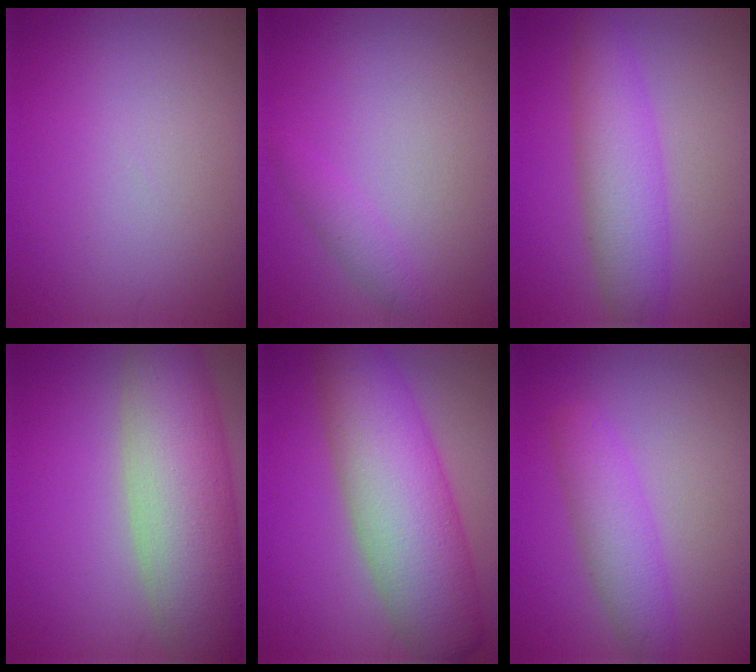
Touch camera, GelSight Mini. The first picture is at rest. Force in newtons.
{"total": 1.4, "press": 1.4, "slide": 0.1}
{"total": 5.2, "press": 5.2, "slide": 0.2}
{"total": 10.4, "press": 10.4, "slide": 0.5}
{"total": 10.1, "press": 10.1, "slide": 0.4}
{"total": 3.6, "press": 3.6, "slide": 0.0}